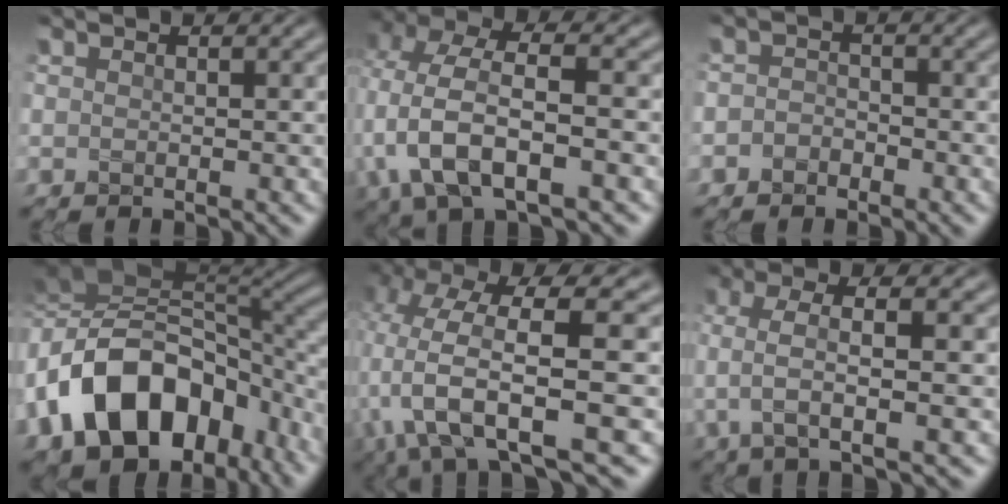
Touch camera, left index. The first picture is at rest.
{"total": 8.6, "force": [-1.6, 4.4, 7.3], "torque": [-0.156, 0.001, -0.036]}
{"total": 1.4, "force": [-0.9, 1.0, 0.3], "torque": [0.002, 0.004, -0.022]}
{"total": 15.2, "force": [-4.2, 10.8, 9.8], "torque": [-0.165, -0.002, -0.072]}
{"total": 10.2, "force": [-2.3, 3.8, 9.2], "torque": [-0.179, -0.002, -0.040]}
{"total": 4.7, "force": [0.1, 1.4, 4.5], "torque": [-0.083, 0.008, -0.001]}